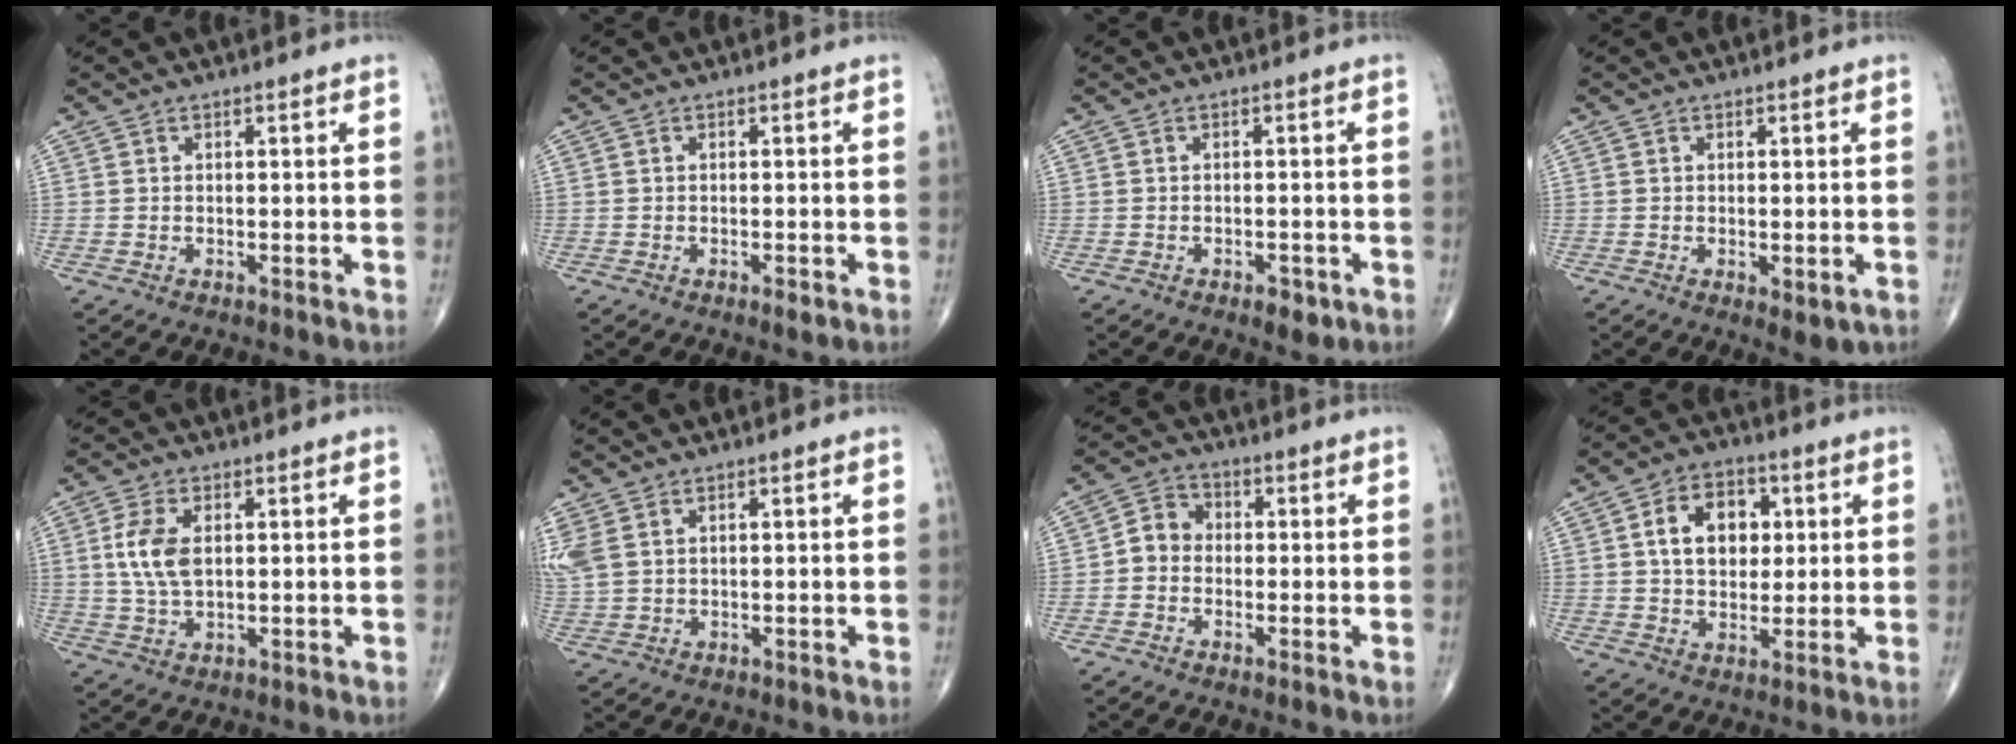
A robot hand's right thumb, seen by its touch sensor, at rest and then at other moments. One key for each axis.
{"total": 1.3, "fx": -0.6, "fy": 0.5, "fz": 1.0, "tx": -0.017, "ty": -0.003, "tz": -0.010}
{"total": 3.2, "fx": -1.6, "fy": 1.6, "fz": 2.2, "tx": -0.024, "ty": 0.004, "tz": -0.019}
{"total": 3.6, "fx": -1.1, "fy": 1.5, "fz": 3.1, "tx": -0.037, "ty": -0.008, "tz": -0.008}
{"total": 7.3, "fx": 1.4, "fy": 4.0, "fz": 6.0, "tx": -0.125, "ty": -0.005, "tz": 0.028}
{"total": 5.6, "fx": 2.3, "fy": 3.4, "fz": 3.8, "tx": -0.112, "ty": 0.011, "tz": 0.058}
{"total": 5.1, "fx": -0.8, "fy": 4.4, "fz": 2.5, "tx": -0.026, "ty": 0.019, "tz": -0.028}
{"total": 10.7, "fx": 2.2, "fy": 7.6, "fz": 7.2, "tx": -0.083, "ty": 0.004, "tz": 0.035}